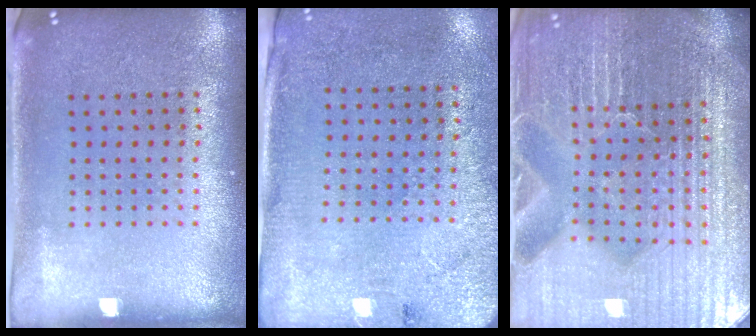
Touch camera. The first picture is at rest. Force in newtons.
{"total": 2.6, "press": 2.2, "slide": 1.4}
{"total": 6.3, "press": 5.6, "slide": 2.8}